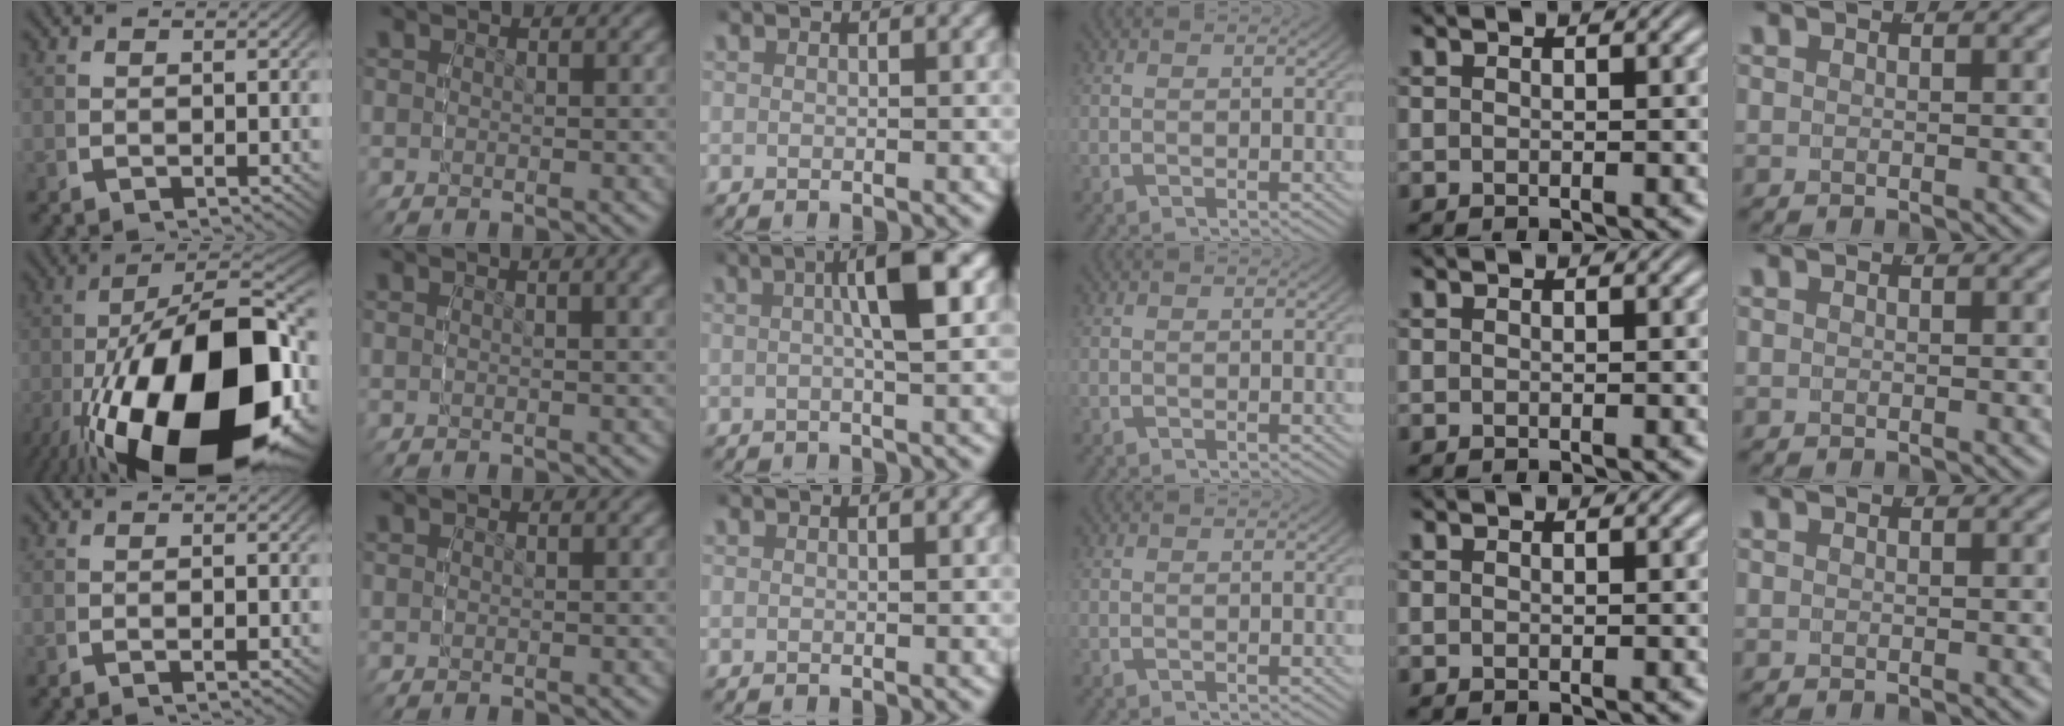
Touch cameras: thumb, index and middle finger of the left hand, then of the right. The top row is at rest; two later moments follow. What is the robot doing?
{"motion": "lift_and_place", "object": "screwdriver"}